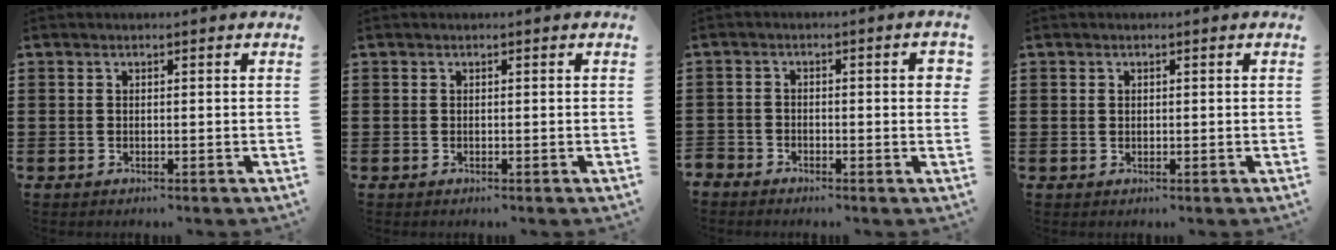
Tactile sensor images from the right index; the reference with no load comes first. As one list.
[{"total": 0.0}, {"total": 2.3, "force": [-1.7, 0.7, 1.2], "torque": [-0.020, 0.007, -0.038]}, {"total": 0.6, "force": [0.2, 0.5, 0.2], "torque": [-0.006, 0.002, 0.005]}]